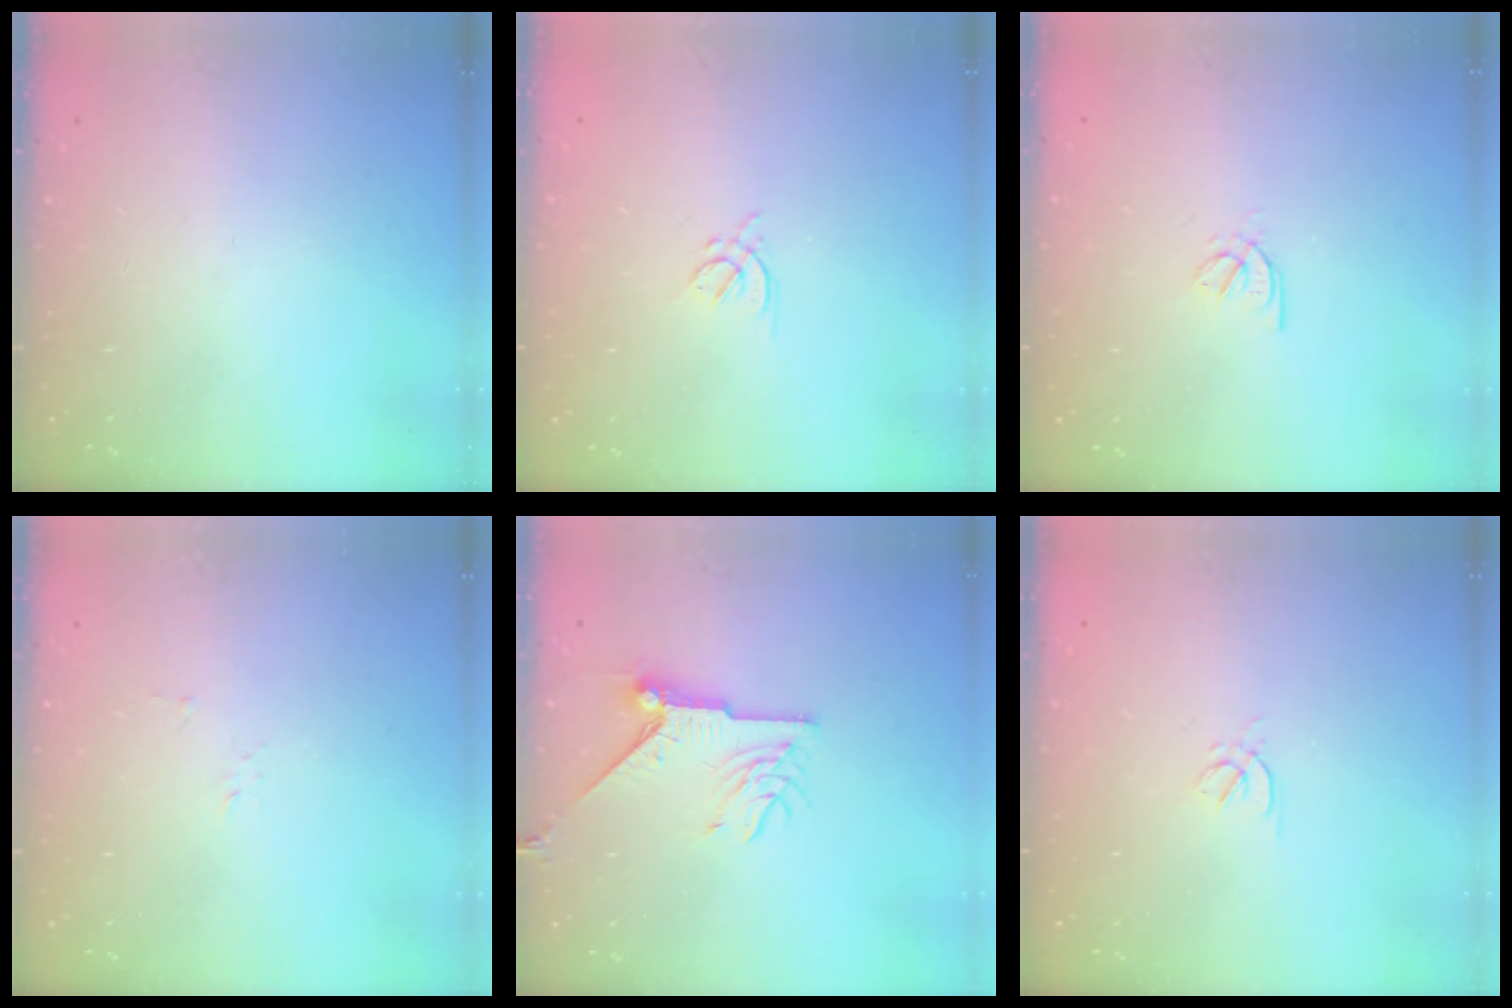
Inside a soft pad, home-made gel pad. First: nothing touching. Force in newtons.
{"total": 2.5, "press": 2.4, "slide": 0.6}
{"total": 2.9, "press": 2.8, "slide": 0.8}
{"total": 2.7, "press": 2.7, "slide": 0.3}
{"total": 8.4, "press": 8.4, "slide": 0.0}
{"total": 1.7, "press": 1.6, "slide": 0.5}